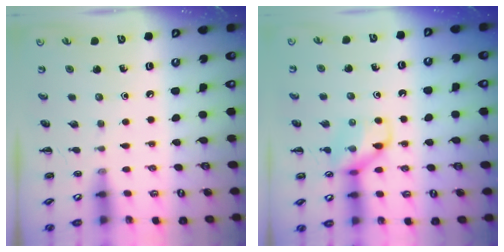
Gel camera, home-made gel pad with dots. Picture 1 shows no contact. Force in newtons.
{"total": 12.3, "press": 12.2, "slide": 1.6}